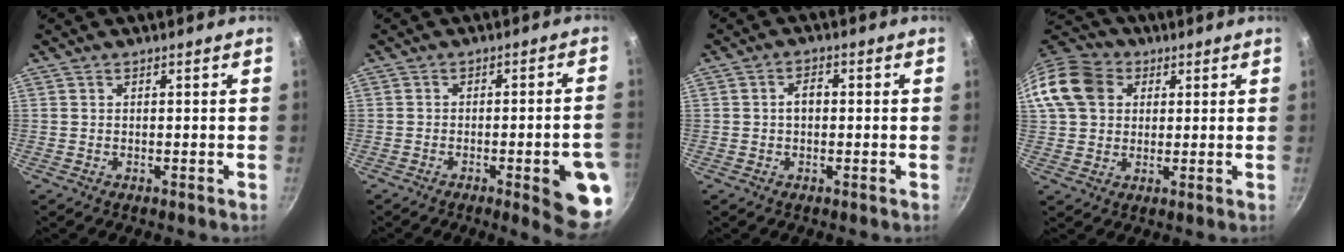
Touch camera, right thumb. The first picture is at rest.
{"total": 11.3, "force": [-3.8, 2.5, 10.3], "torque": [-0.104, 0.021, -0.044]}
{"total": 2.9, "force": [0.0, 2.0, 2.1], "torque": [-0.026, 0.012, -0.003]}
{"total": 13.7, "force": [3.8, 11.1, 7.2], "torque": [-0.127, 0.022, 0.056]}